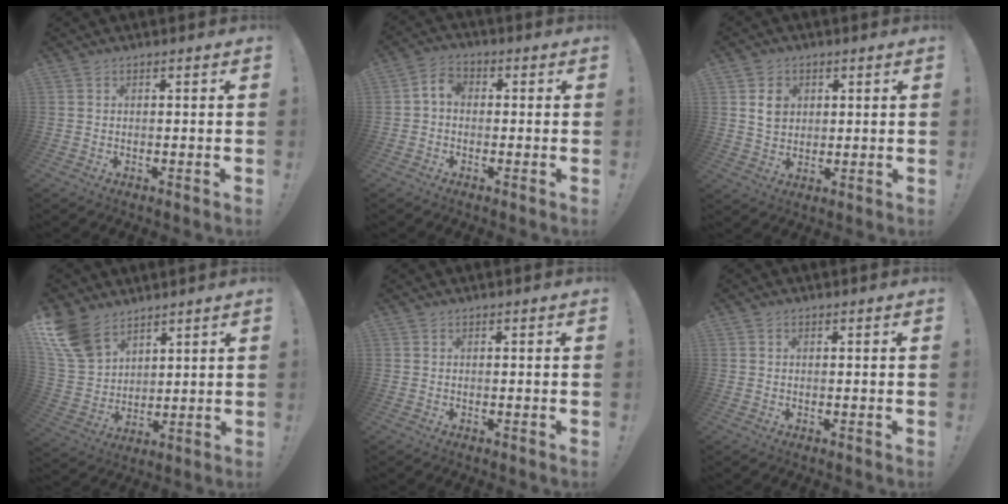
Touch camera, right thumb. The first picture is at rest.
{"total": 4.3, "force": [-0.6, 3.1, 3.0], "torque": [-0.056, 0.016, -0.008]}
{"total": 5.9, "force": [1.8, 5.1, 2.4], "torque": [-0.028, -0.002, 0.033]}
{"total": 14.0, "force": [9.5, 8.2, 6.1], "torque": [-0.123, -0.056, 0.186]}
{"total": 0.0}
{"total": 0.0}